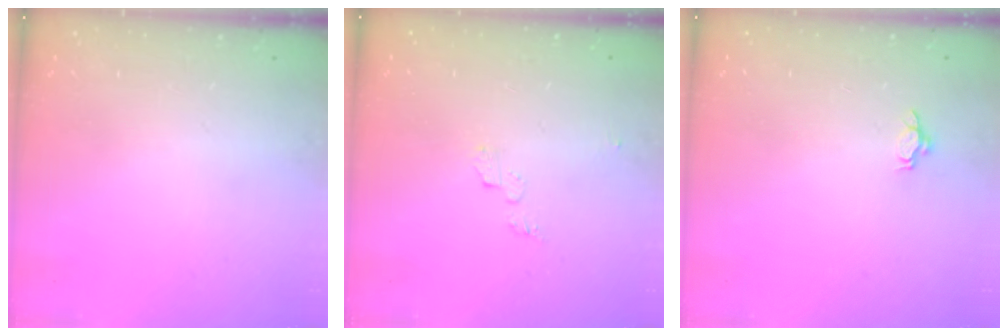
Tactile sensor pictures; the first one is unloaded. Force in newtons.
{"total": 3.6, "press": 3.6, "slide": 0.4}
{"total": 2.7, "press": 2.6, "slide": 1.0}